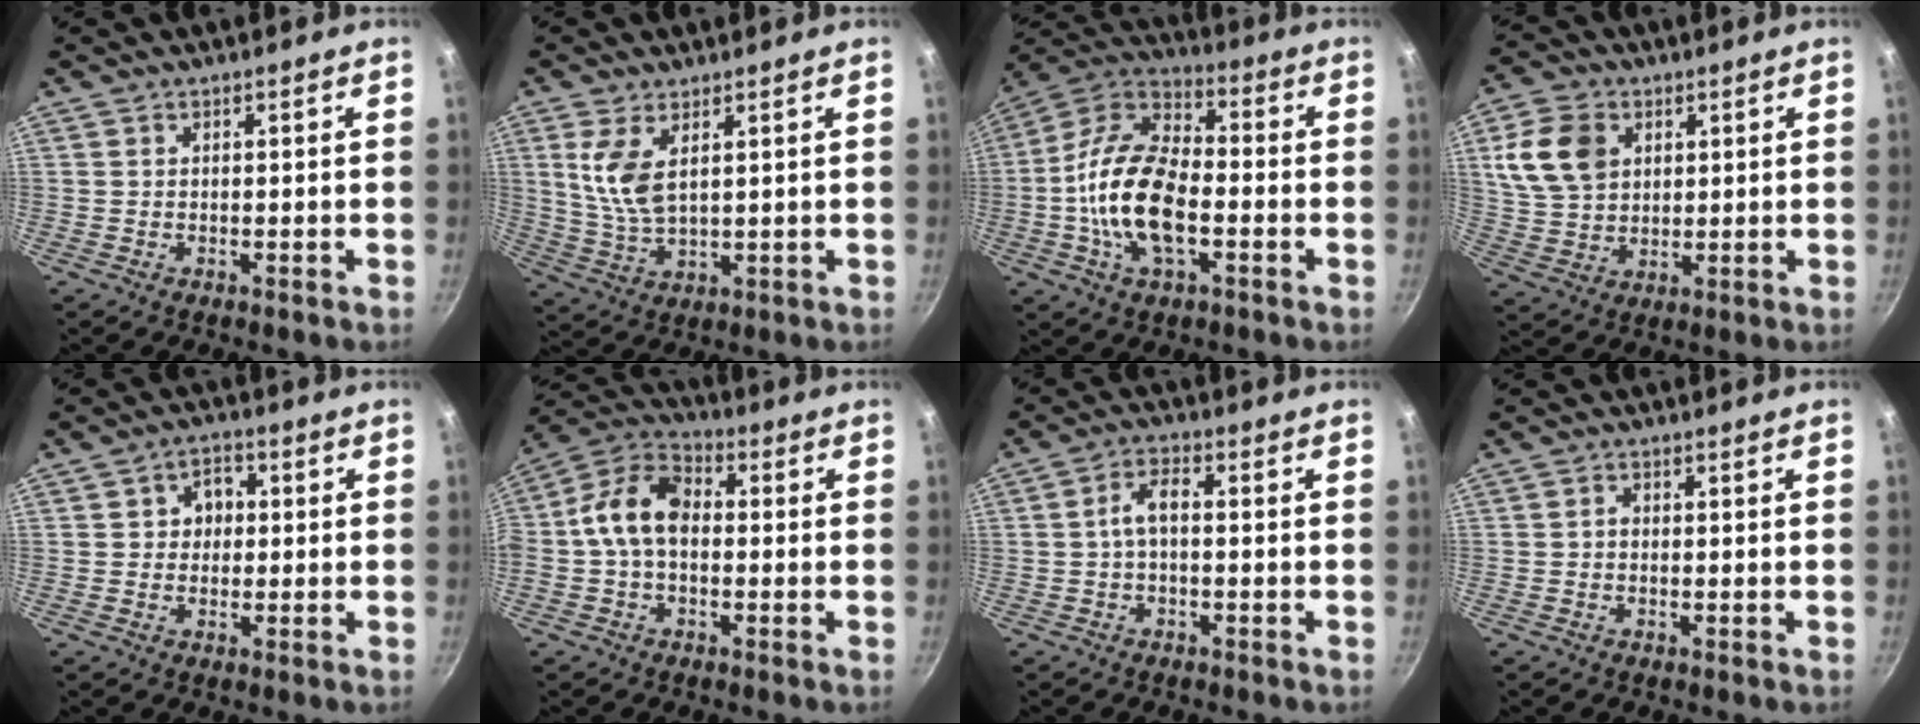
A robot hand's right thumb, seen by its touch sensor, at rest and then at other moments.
{"total": 6.6, "force": [1.9, 3.4, 5.3], "torque": [-0.102, -0.012, 0.043]}
{"total": 17.2, "force": [-3.2, 8.9, 14.4], "torque": [-0.259, 0.037, -0.079]}
{"total": 11.4, "force": [3.6, 8.5, 6.7], "torque": [-0.111, -0.004, 0.073]}
{"total": 4.7, "force": [0.4, 4.1, 2.3], "torque": [-0.003, 0.007, 0.001]}
{"total": 11.1, "force": [-0.4, 7.4, 8.2], "torque": [-0.138, 0.040, -0.030]}
{"total": 4.0, "force": [-0.7, 1.9, 3.5], "torque": [-0.068, 0.025, -0.017]}
{"total": 0.9, "force": [-0.3, 0.7, 0.5], "torque": [-0.008, 0.005, -0.007]}